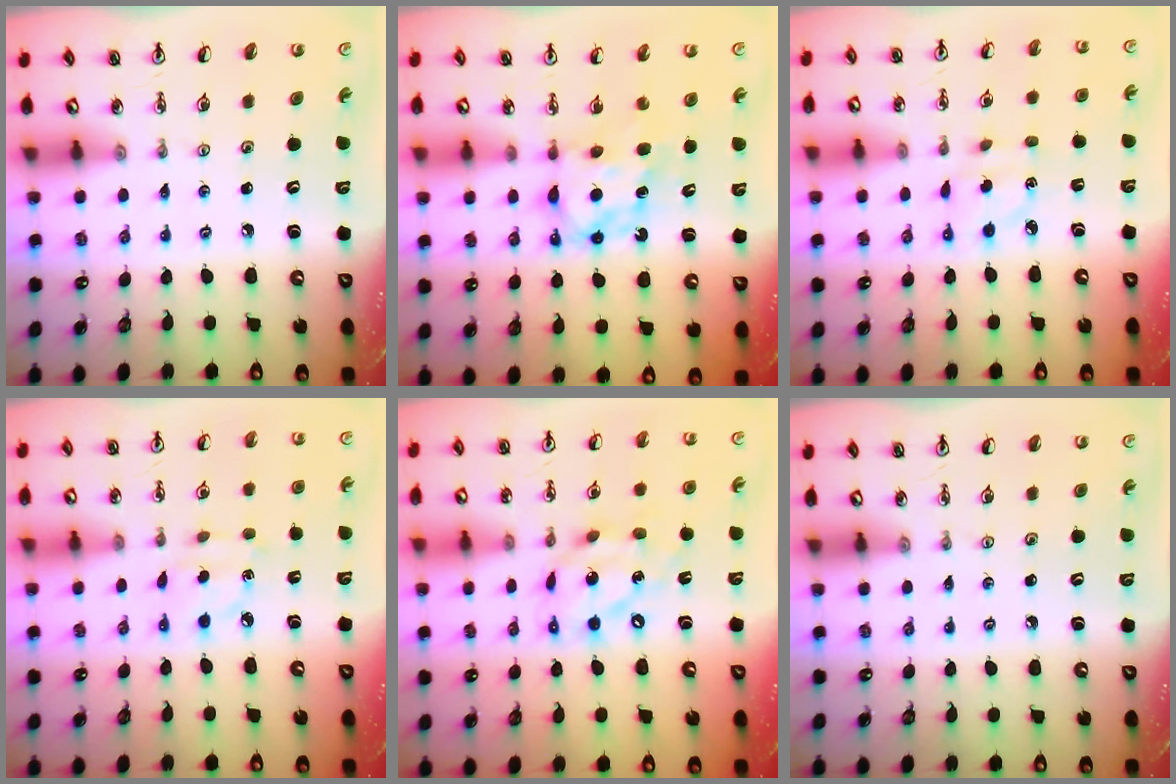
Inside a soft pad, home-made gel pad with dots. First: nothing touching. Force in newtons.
{"total": 7.2, "press": 7.2, "slide": 0.3}
{"total": 3.7, "press": 3.7, "slide": 0.3}
{"total": 2.8, "press": 2.8, "slide": 0.4}
{"total": 13.4, "press": 13.4, "slide": 1.0}
{"total": 0.0}